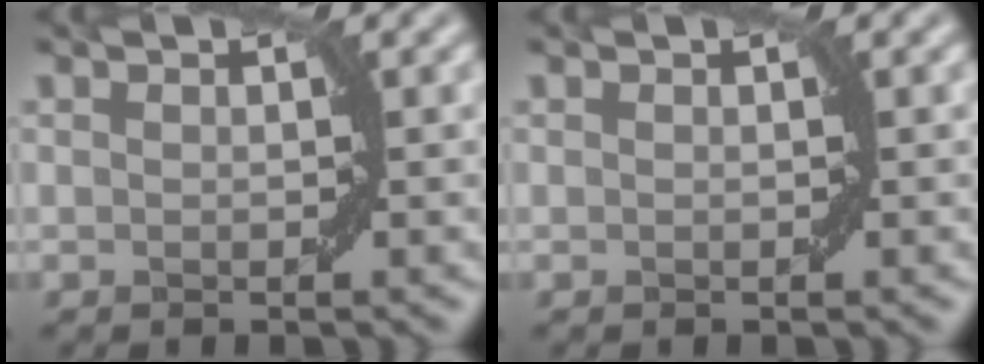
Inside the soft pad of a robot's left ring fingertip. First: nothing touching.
{"total": 0.0}